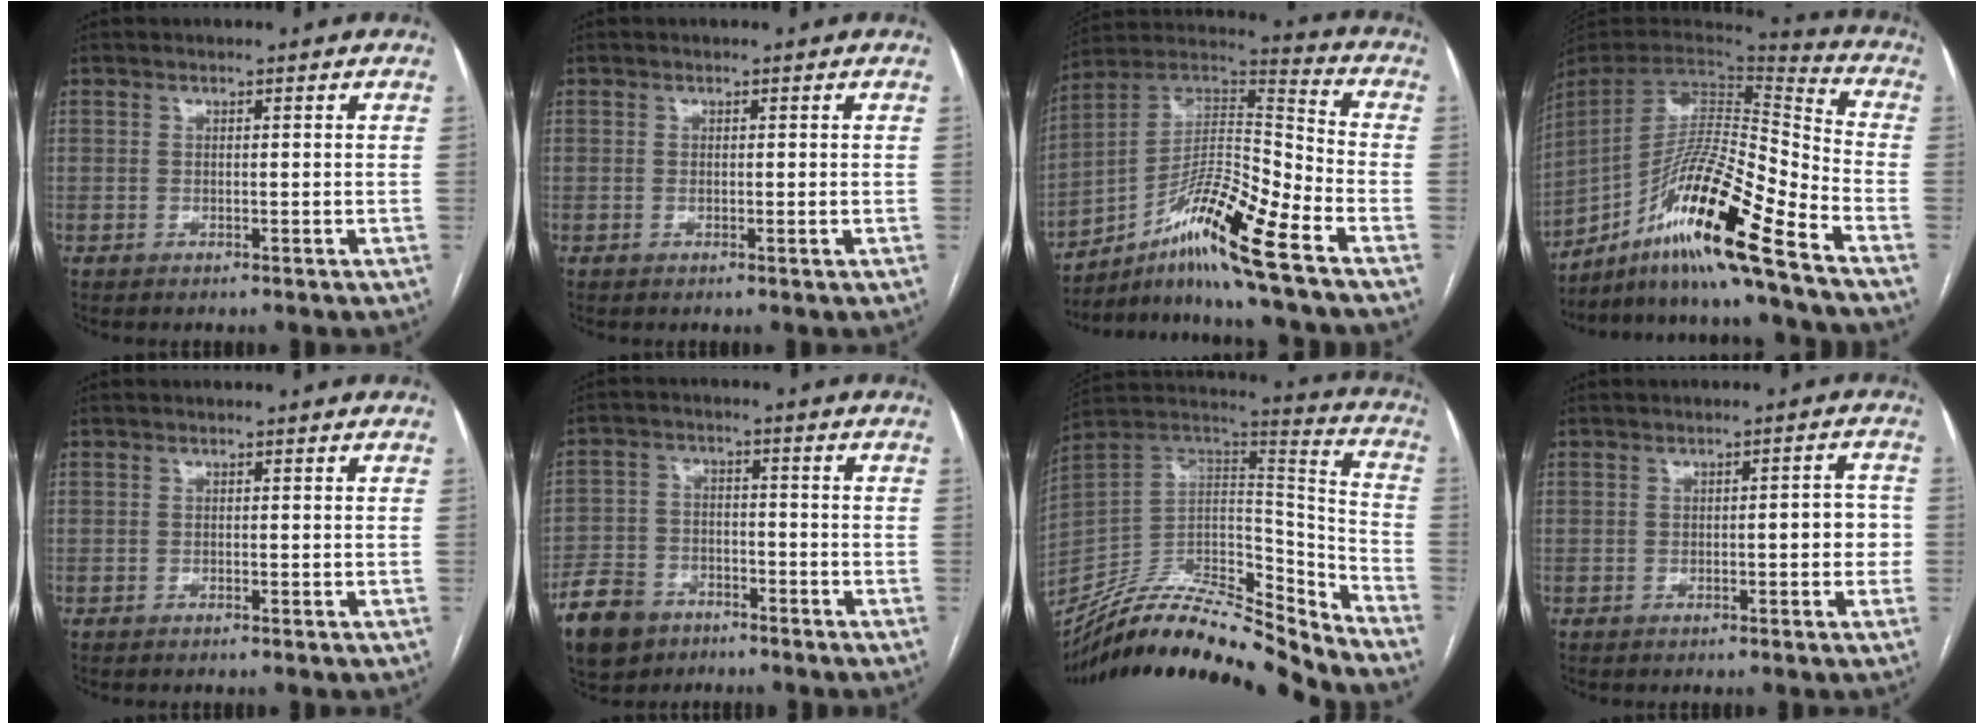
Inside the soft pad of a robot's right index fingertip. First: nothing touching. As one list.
[{"total": 0.6, "force": [0.0, -0.1, 0.6], "torque": [-0.014, -0.003, -0.001]}, {"total": 16.3, "force": [-9.5, 0.3, 13.3], "torque": [-0.248, 0.014, -0.164]}, {"total": 19.8, "force": [-12.9, -0.2, 15.1], "torque": [-0.285, -0.008, -0.237]}, {"total": 0.0}, {"total": 9.7, "force": [-6.5, 6.1, 3.7], "torque": [-0.093, 0.000, -0.115]}, {"total": 27.3, "force": [-25.1, 3.7, 9.9], "torque": [-0.167, 0.007, -0.405]}, {"total": 3.9, "force": [-0.7, 1.1, 3.6], "torque": [-0.042, 0.016, -0.010]}]